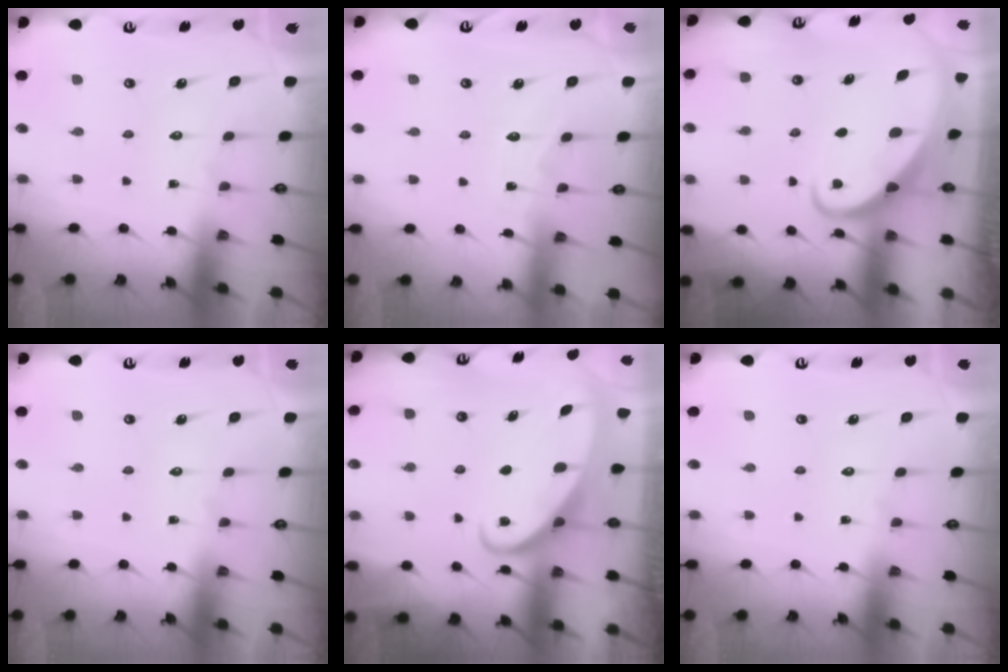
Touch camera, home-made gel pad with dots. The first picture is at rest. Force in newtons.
{"total": 2.8, "press": 2.7, "slide": 0.4}
{"total": 2.8, "press": 2.8, "slide": 0.4}
{"total": 0.0}
{"total": 2.5, "press": 2.4, "slide": 0.4}
{"total": 0.0}